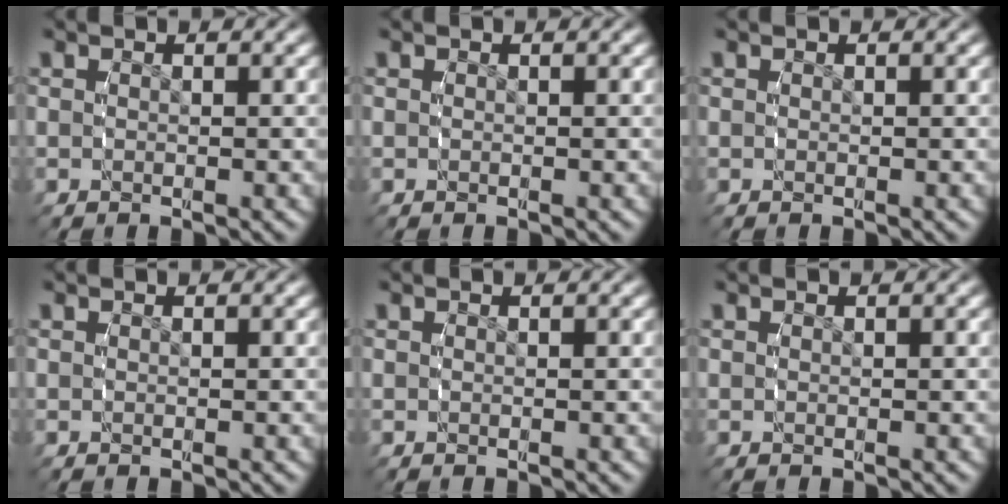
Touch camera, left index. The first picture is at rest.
{"total": 0.0}
{"total": 0.0}
{"total": 0.0}
{"total": 0.0}
{"total": 0.0}